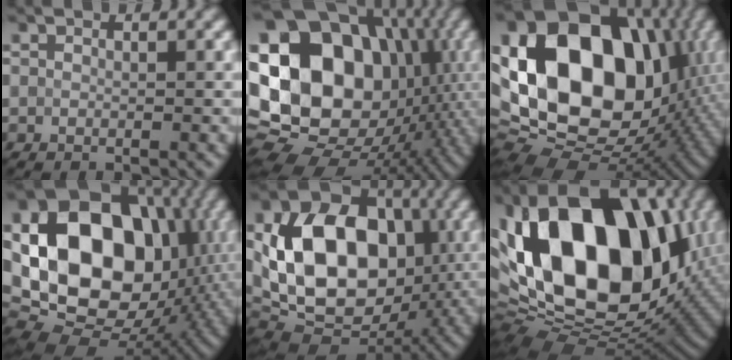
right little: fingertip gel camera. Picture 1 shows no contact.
{"total": 21.4, "force": [1.2, 16.3, 13.9], "torque": [-0.261, 0.015, 0.034]}
{"total": 21.2, "force": [3.3, 15.2, 14.4], "torque": [-0.305, 0.020, 0.071]}
{"total": 19.5, "force": [2.6, 14.6, 12.7], "torque": [-0.253, 0.002, 0.061]}
{"total": 15.1, "force": [1.2, 10.7, 10.6], "torque": [-0.178, 0.007, 0.017]}
{"total": 19.9, "force": [2.4, 13.2, 14.7], "torque": [-0.300, 0.010, 0.049]}